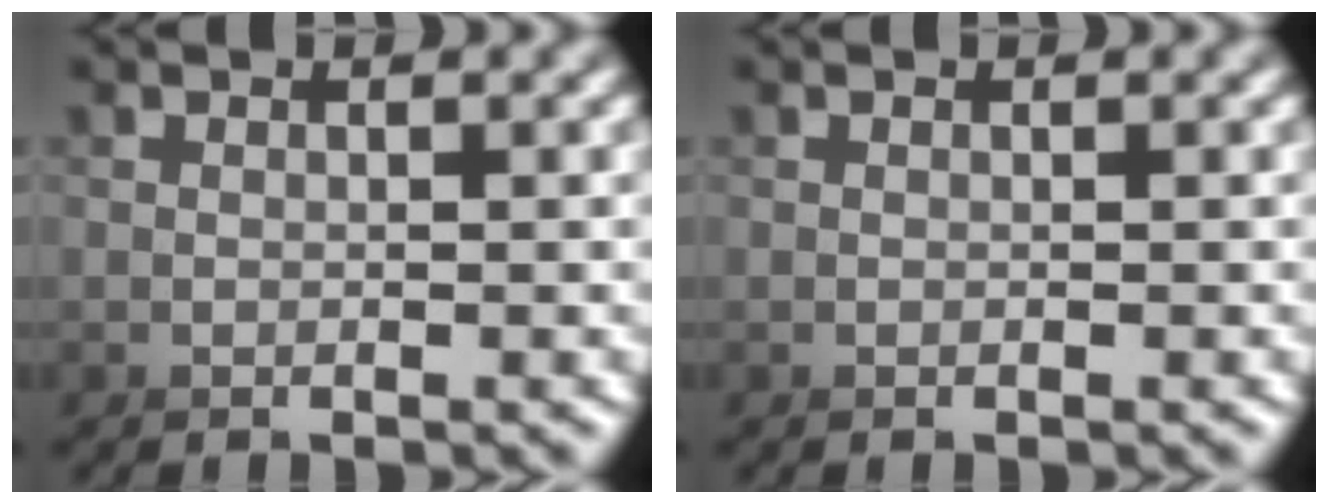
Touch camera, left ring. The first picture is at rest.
{"total": 0.0}